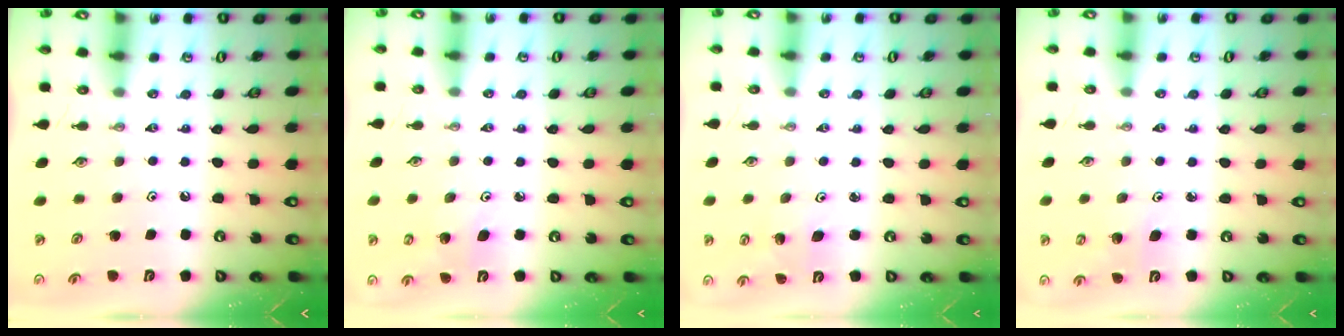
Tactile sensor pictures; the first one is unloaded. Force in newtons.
{"total": 6.3, "press": 6.2, "slide": 1.0}
{"total": 2.4, "press": 2.4, "slide": 0.1}
{"total": 3.4, "press": 3.2, "slide": 0.9}